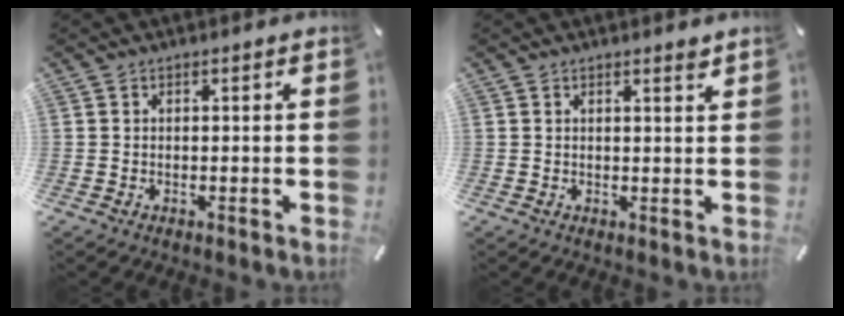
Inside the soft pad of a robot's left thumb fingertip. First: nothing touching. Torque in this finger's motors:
{"motor_torque": [0.33, -0.17, -0.06, -0.04, 0.04]}